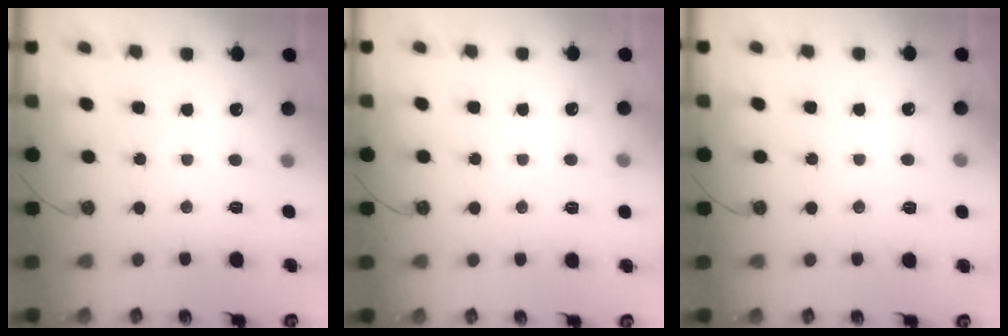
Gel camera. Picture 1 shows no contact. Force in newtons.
{"total": 4.9, "press": 2.2, "slide": 4.4}
{"total": 5.5, "press": 3.2, "slide": 4.5}